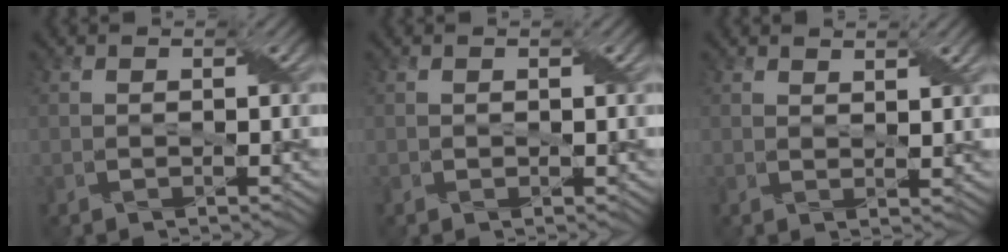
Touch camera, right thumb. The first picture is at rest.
{"total": 0.6, "force": [0.2, 0.4, 0.4], "torque": [-0.005, 0.000, 0.004]}
{"total": 2.0, "force": [1.5, 0.5, 1.1], "torque": [-0.021, -0.005, 0.031]}